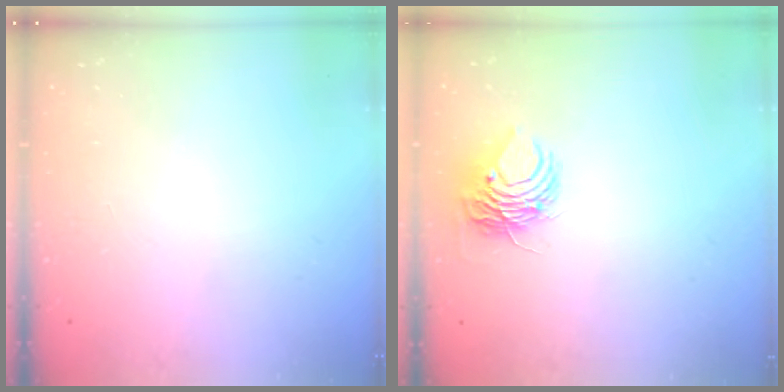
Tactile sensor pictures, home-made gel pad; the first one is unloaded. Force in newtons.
{"total": 7.6, "press": 7.6, "slide": 0.5}